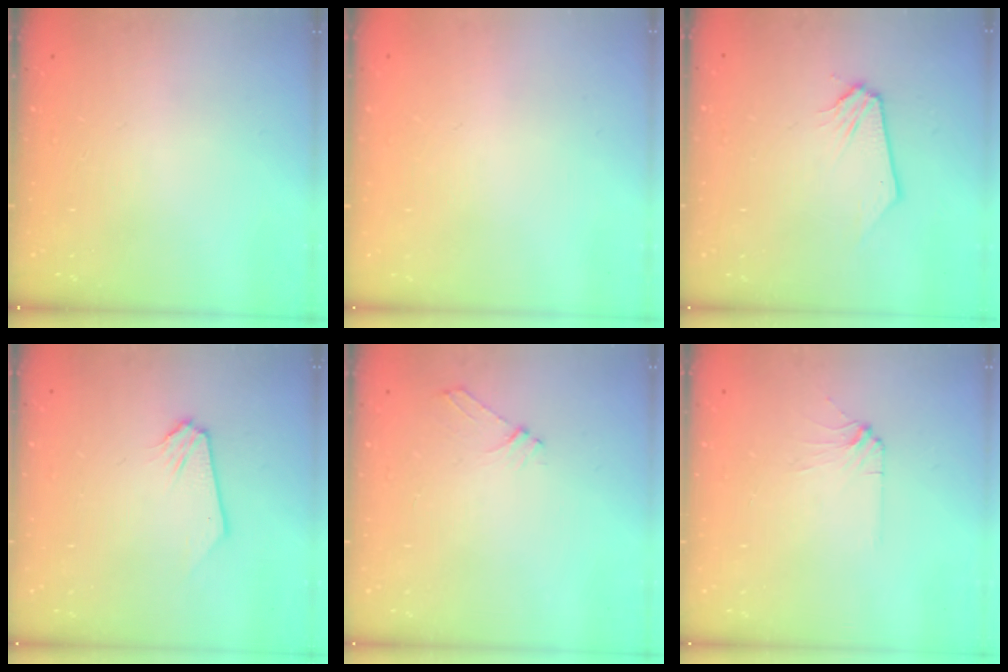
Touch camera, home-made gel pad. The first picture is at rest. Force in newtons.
{"total": 0.7, "press": 0.7, "slide": 0.1}
{"total": 0.0}
{"total": 0.0}
{"total": 4.2, "press": 4.2, "slide": 0.4}
{"total": 2.8, "press": 2.7, "slide": 0.4}